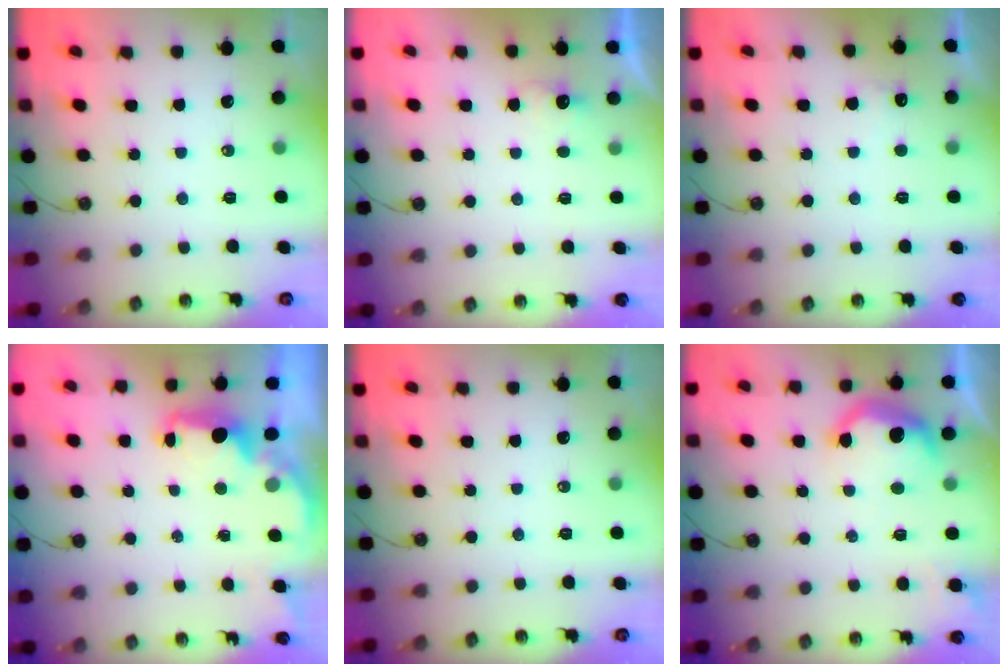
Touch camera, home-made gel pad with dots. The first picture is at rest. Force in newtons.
{"total": 2.1, "press": 1.9, "slide": 0.8}
{"total": 4.8, "press": 4.6, "slide": 1.2}
{"total": 2.2, "press": 2.1, "slide": 0.8}
{"total": 0.0}
{"total": 11.9, "press": 11.9, "slide": 0.9}